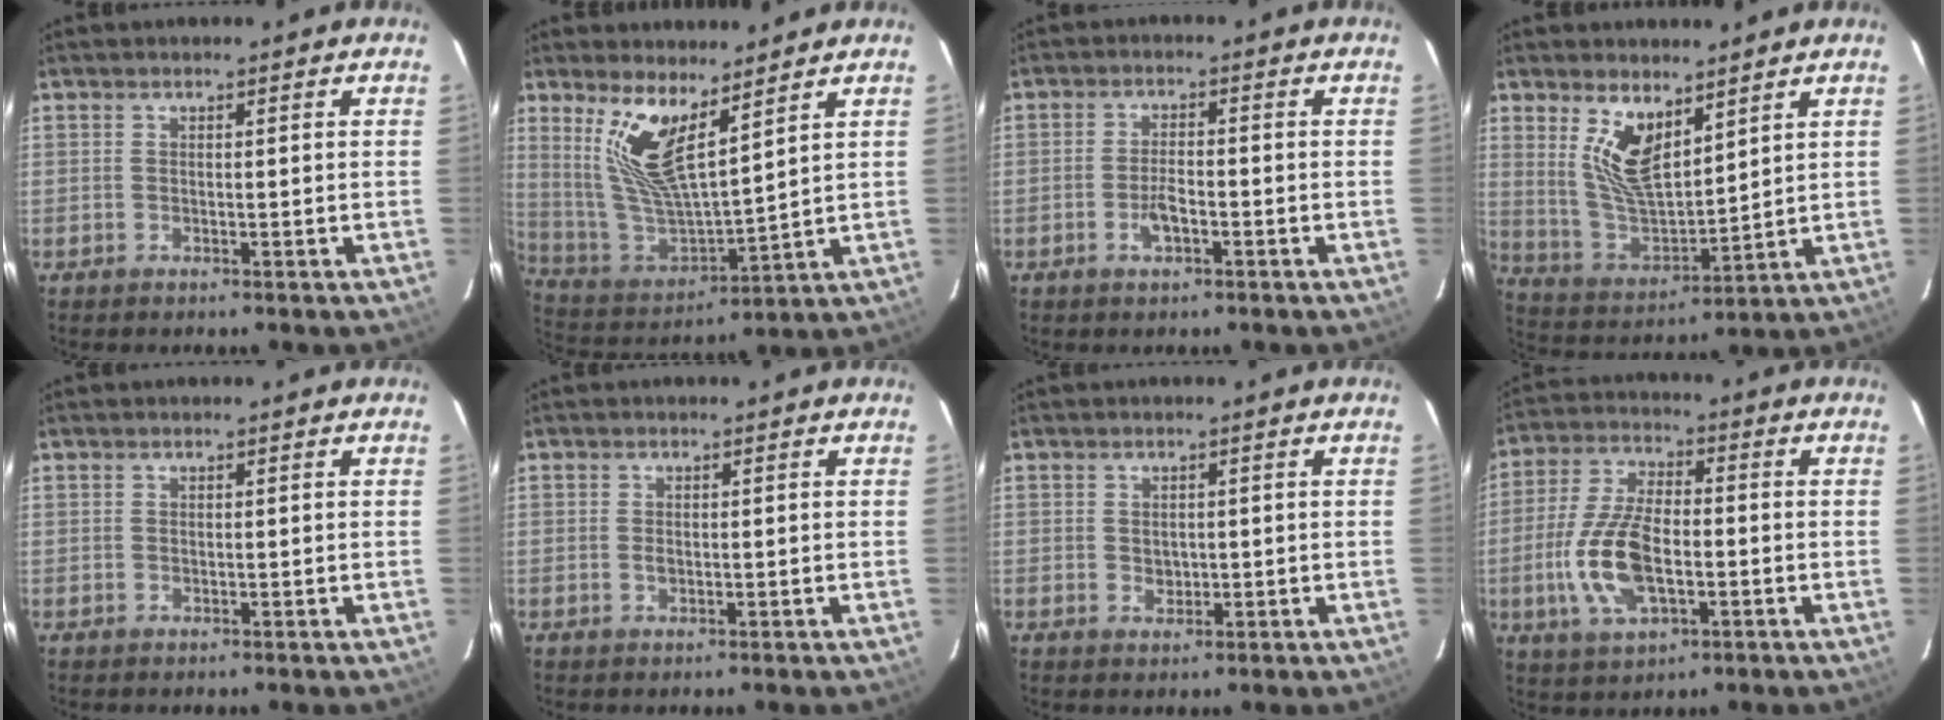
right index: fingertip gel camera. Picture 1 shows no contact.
{"total": 13.1, "force": [7.9, 3.8, 9.8], "torque": [-0.196, -0.006, 0.168]}
{"total": 3.7, "force": [-1.7, 1.5, 2.9], "torque": [-0.060, 0.002, -0.029]}
{"total": 10.9, "force": [6.0, 4.7, 7.7], "torque": [-0.150, -0.006, 0.131]}
{"total": 0.0}
{"total": 1.2, "force": [-0.1, 1.0, 0.6], "torque": [-0.011, 0.001, -0.002]}
{"total": 2.2, "force": [-0.1, 1.9, 1.0], "torque": [-0.014, 0.001, 0.002]}
{"total": 13.4, "force": [-3.1, 6.5, 11.3], "torque": [-0.241, 0.001, -0.054]}